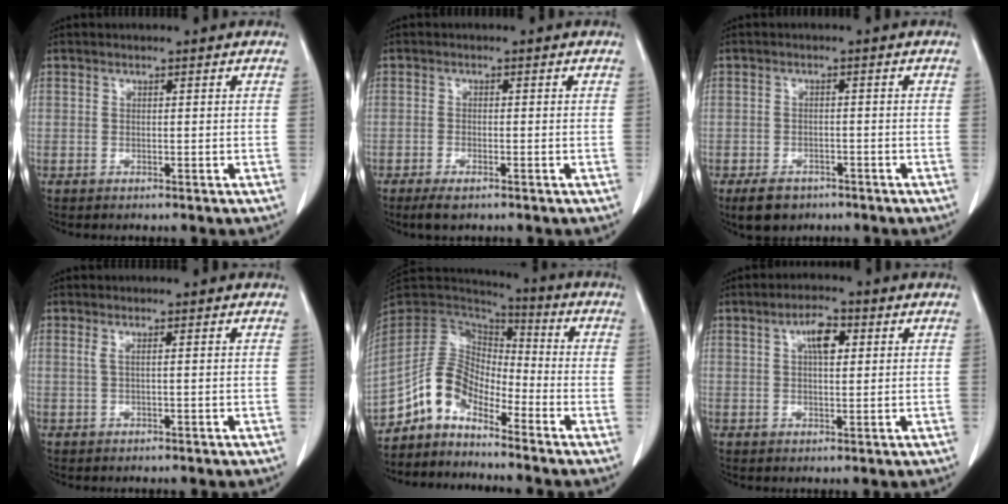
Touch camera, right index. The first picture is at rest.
{"total": 2.9, "force": [-2.0, 0.8, 1.9], "torque": [-0.039, -0.004, -0.031]}
{"total": 4.6, "force": [-3.2, 2.8, 1.8], "torque": [-0.034, 0.000, -0.046]}
{"total": 1.0, "force": [0.2, -0.1, 0.9], "torque": [-0.029, 0.006, 0.006]}
{"total": 8.6, "force": [-6.4, 4.1, 3.9], "torque": [-0.078, 0.040, -0.129]}
{"total": 4.5, "force": [1.6, 1.6, 3.9], "torque": [-0.069, 0.007, 0.025]}